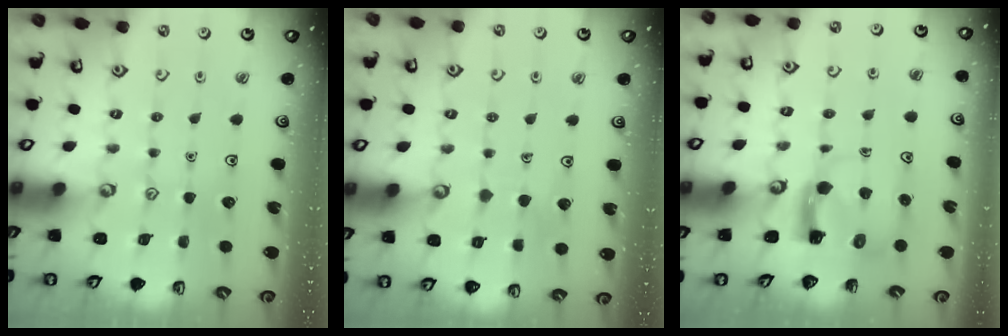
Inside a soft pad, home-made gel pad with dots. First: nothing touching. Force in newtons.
{"total": 2.7, "press": 2.7, "slide": 0.1}
{"total": 4.0, "press": 3.9, "slide": 0.6}